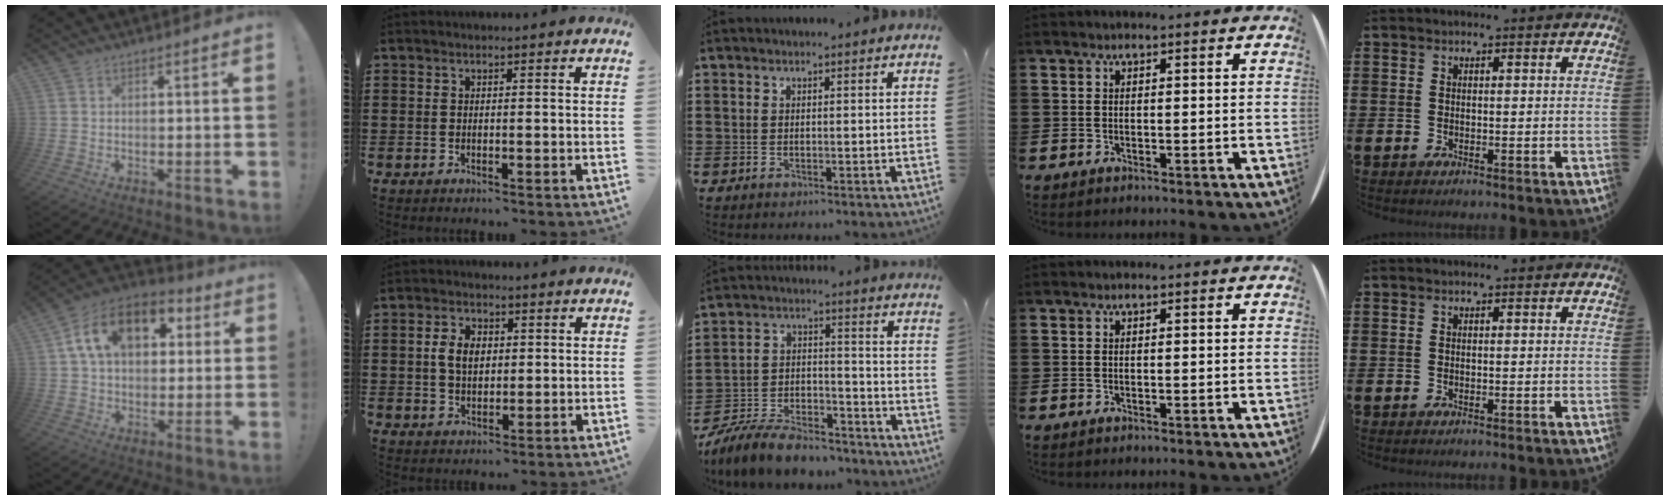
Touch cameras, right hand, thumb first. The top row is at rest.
{"thumb": {"total": 16.5, "force": [5.6, 11.2, 10.8], "torque": [-0.172, 0.000, 0.103]}, "index": {"total": 4.4, "force": [0.5, 2.9, 3.3], "torque": [-0.078, 0.010, 0.003]}, "middle": {"total": 8.6, "force": [-7.9, 1.9, 2.8], "torque": [-0.057, 0.018, -0.153]}}